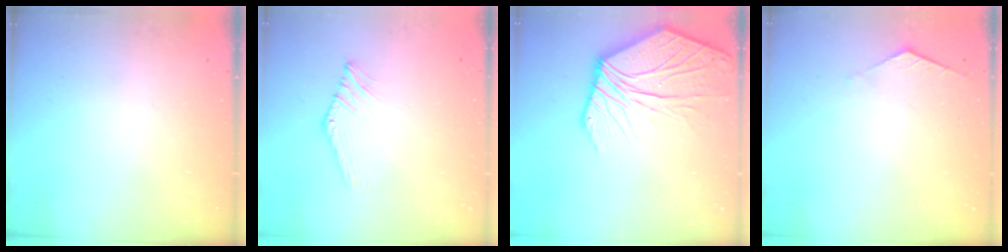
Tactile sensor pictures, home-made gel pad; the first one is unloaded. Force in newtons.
{"total": 0.0}
{"total": 11.8, "press": 11.7, "slide": 1.7}
{"total": 1.4, "press": 1.4, "slide": 0.3}